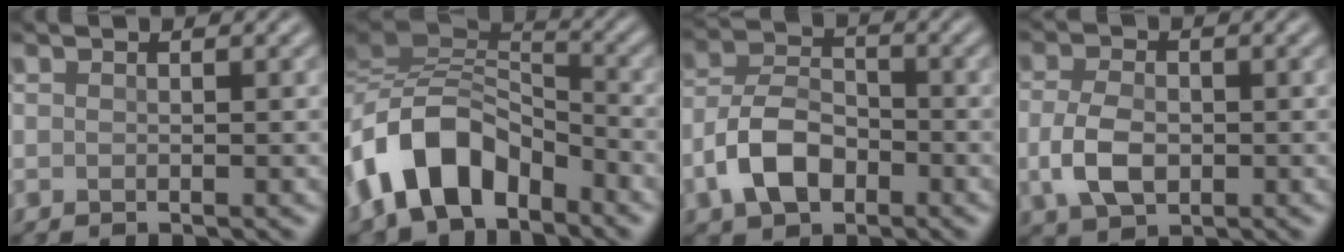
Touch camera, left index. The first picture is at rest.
{"total": 9.4, "force": [-5.0, 5.4, 5.9], "torque": [-0.102, 0.010, -0.106]}
{"total": 5.8, "force": [-2.5, 3.7, 3.7], "torque": [-0.072, 0.004, -0.055]}
{"total": 4.4, "force": [-0.7, 2.9, 3.2], "torque": [-0.071, -0.005, -0.016]}